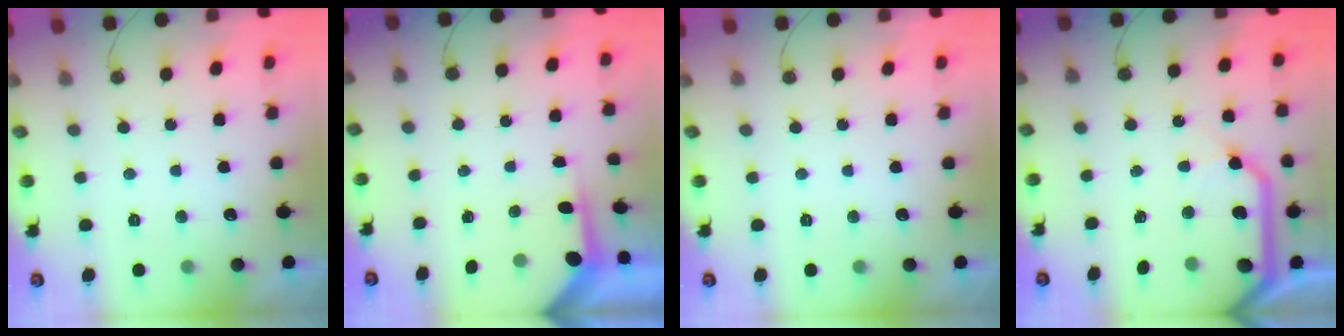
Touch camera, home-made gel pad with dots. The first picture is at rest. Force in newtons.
{"total": 3.7, "press": 3.7, "slide": 0.4}
{"total": 0.0}
{"total": 14.1, "press": 14.1, "slide": 1.0}